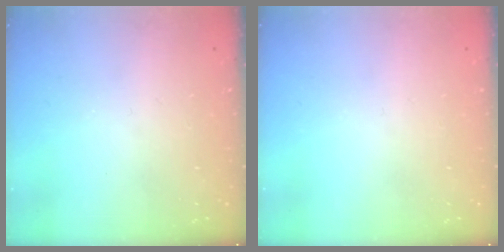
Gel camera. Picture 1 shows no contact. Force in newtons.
{"total": 0.0}